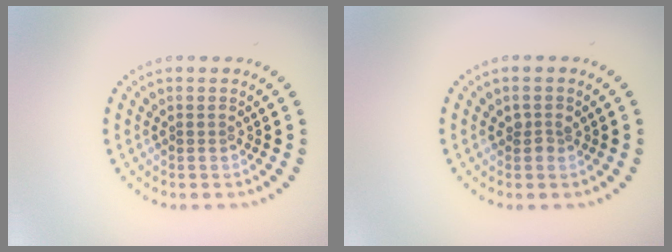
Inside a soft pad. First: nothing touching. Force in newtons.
{"total": 0.9, "press": 0.8, "slide": 0.3}